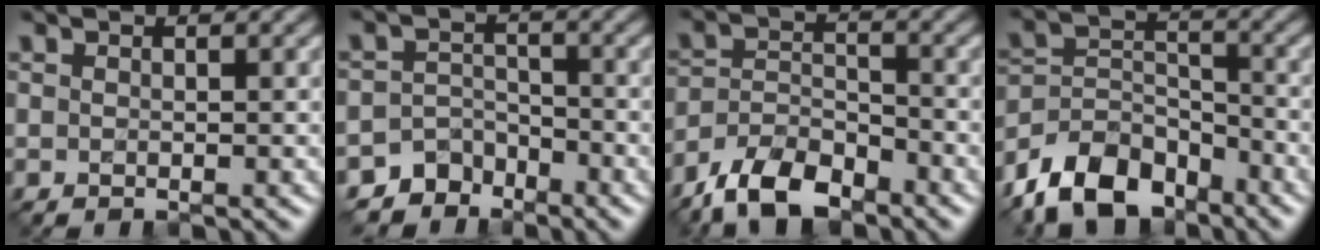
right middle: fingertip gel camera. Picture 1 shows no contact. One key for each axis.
{"total": 3.8, "fx": -3.2, "fy": 2.0, "fz": -0.3, "tx": 0.018, "ty": 0.005, "tz": -0.058}
{"total": 7.0, "fx": -5.5, "fy": 3.0, "fz": 3.1, "tx": -0.056, "ty": 0.003, "tz": -0.111}
{"total": 8.4, "fx": -6.5, "fy": 4.5, "fz": 3.0, "tx": -0.049, "ty": 0.002, "tz": -0.125}